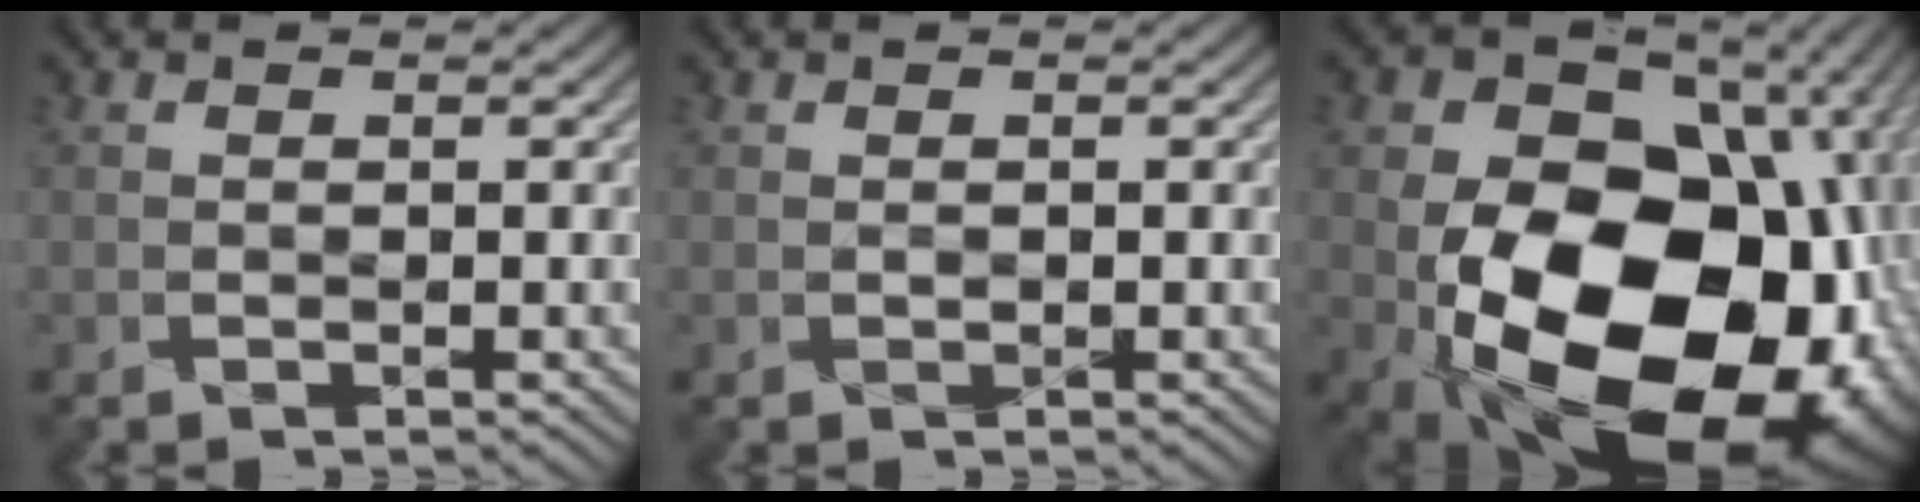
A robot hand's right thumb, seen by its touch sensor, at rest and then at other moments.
{"total": 0.0}
{"total": 23.4, "force": [-4.1, 16.9, 15.8], "torque": [-0.255, -0.049, -0.053]}